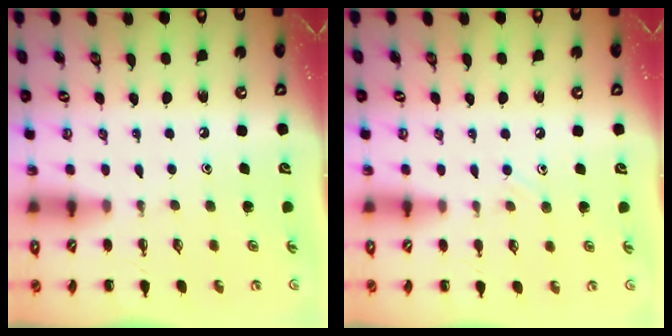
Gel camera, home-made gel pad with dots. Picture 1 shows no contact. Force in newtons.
{"total": 4.2, "press": 3.9, "slide": 1.5}